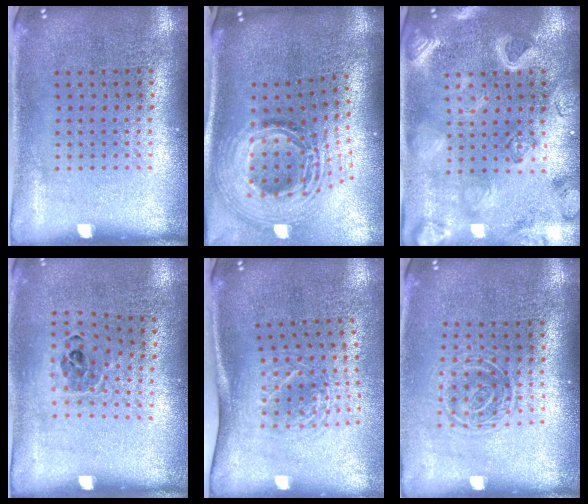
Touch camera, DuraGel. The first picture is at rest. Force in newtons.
{"total": 3.0, "press": 2.1, "slide": 2.2}
{"total": 3.2, "press": 3.1, "slide": 0.9}
{"total": 0.9, "press": 0.8, "slide": 0.5}
{"total": 1.8, "press": 1.3, "slide": 1.2}
{"total": 1.3, "press": 1.0, "slide": 0.8}